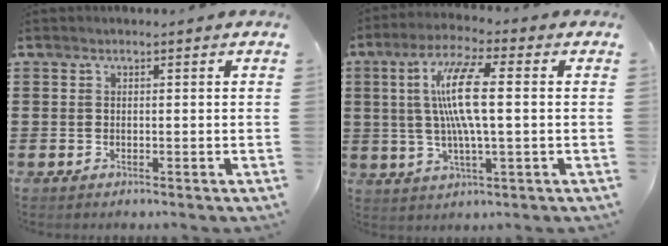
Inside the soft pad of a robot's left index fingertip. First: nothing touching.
{"total": 10.3, "force": [1.3, 2.0, 10.1], "torque": [-0.216, 0.001, 0.009]}